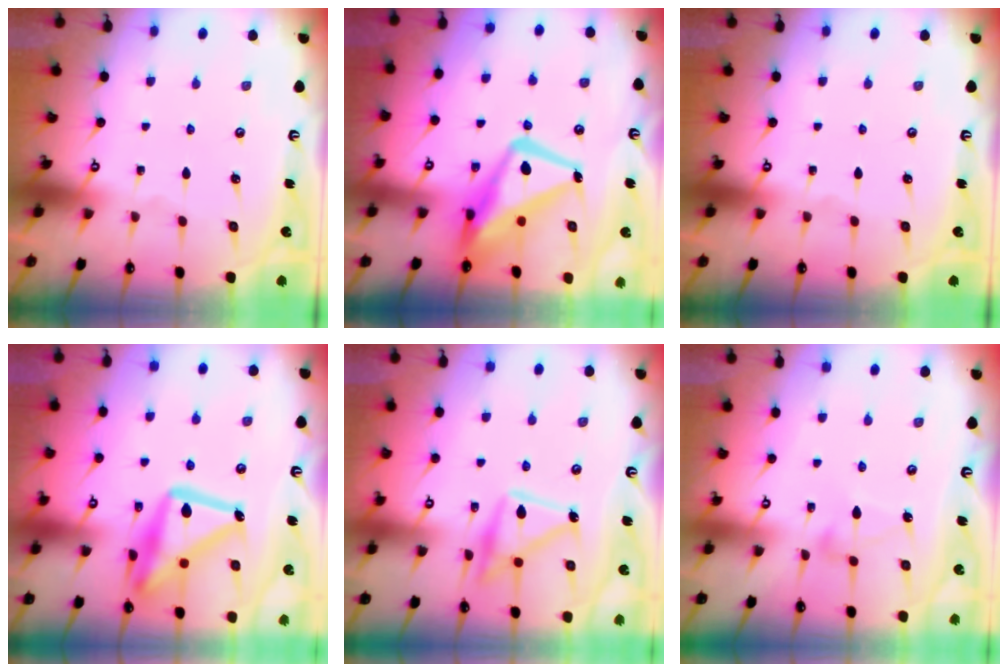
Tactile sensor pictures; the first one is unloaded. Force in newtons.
{"total": 15.2, "press": 15.1, "slide": 1.9}
{"total": 0.0}
{"total": 21.0, "press": 20.9, "slide": 1.5}
{"total": 14.9, "press": 14.8, "slide": 1.1}
{"total": 3.6, "press": 3.6, "slide": 0.2}